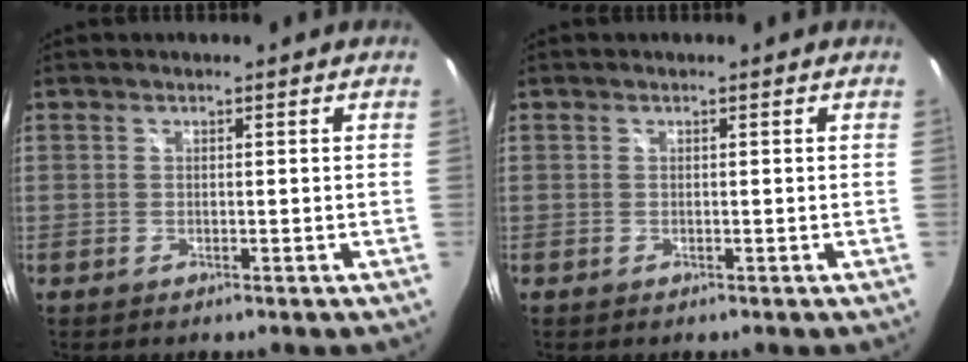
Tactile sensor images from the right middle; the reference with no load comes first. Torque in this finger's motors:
{"motor_torque": [-0.07, -0.06, 0.00, 0.00]}